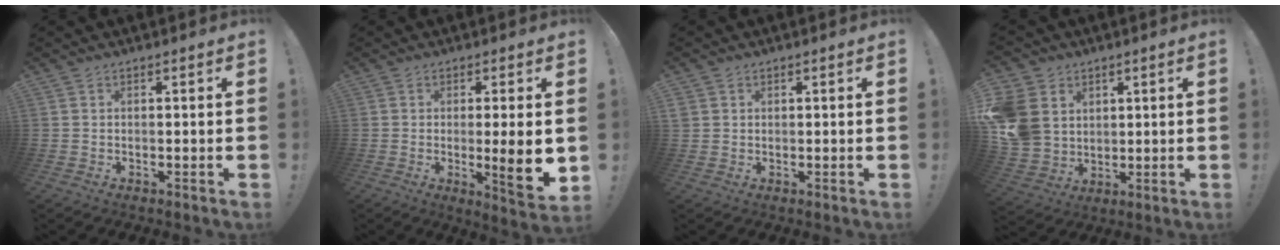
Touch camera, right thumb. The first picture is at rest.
{"total": 10.1, "force": [-0.8, 1.2, 10.0], "torque": [-0.136, -0.014, -0.012]}
{"total": 1.4, "force": [0.8, 1.2, 0.3], "torque": [-0.008, 0.002, 0.017]}
{"total": 12.8, "force": [3.3, 10.9, 5.8], "torque": [-0.129, -0.014, 0.073]}